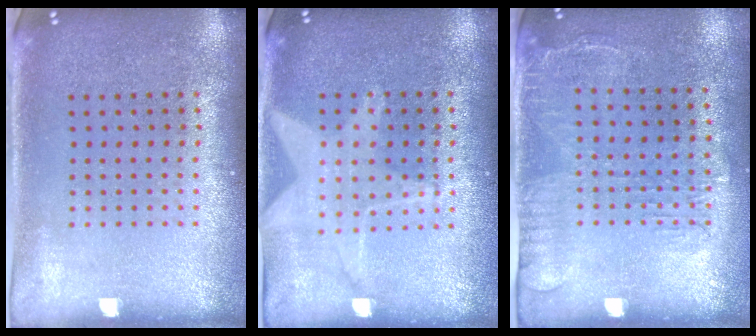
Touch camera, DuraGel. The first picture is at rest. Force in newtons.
{"total": 1.3, "press": 1.2, "slide": 0.3}
{"total": 1.6, "press": 1.2, "slide": 1.0}